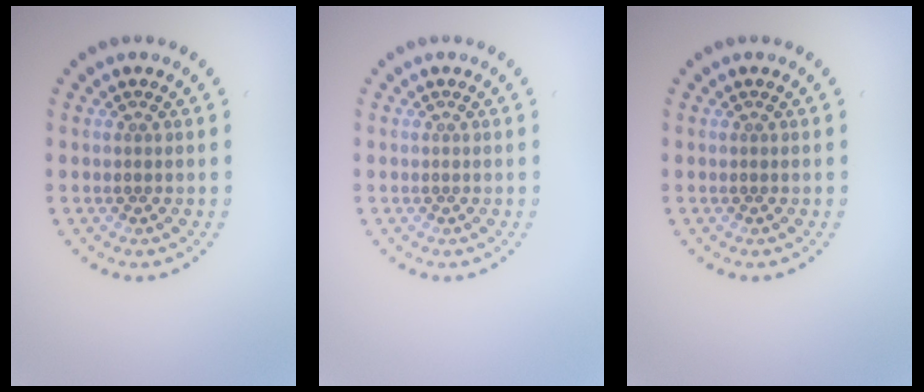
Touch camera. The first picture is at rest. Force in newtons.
{"total": 0.0}
{"total": 0.0}